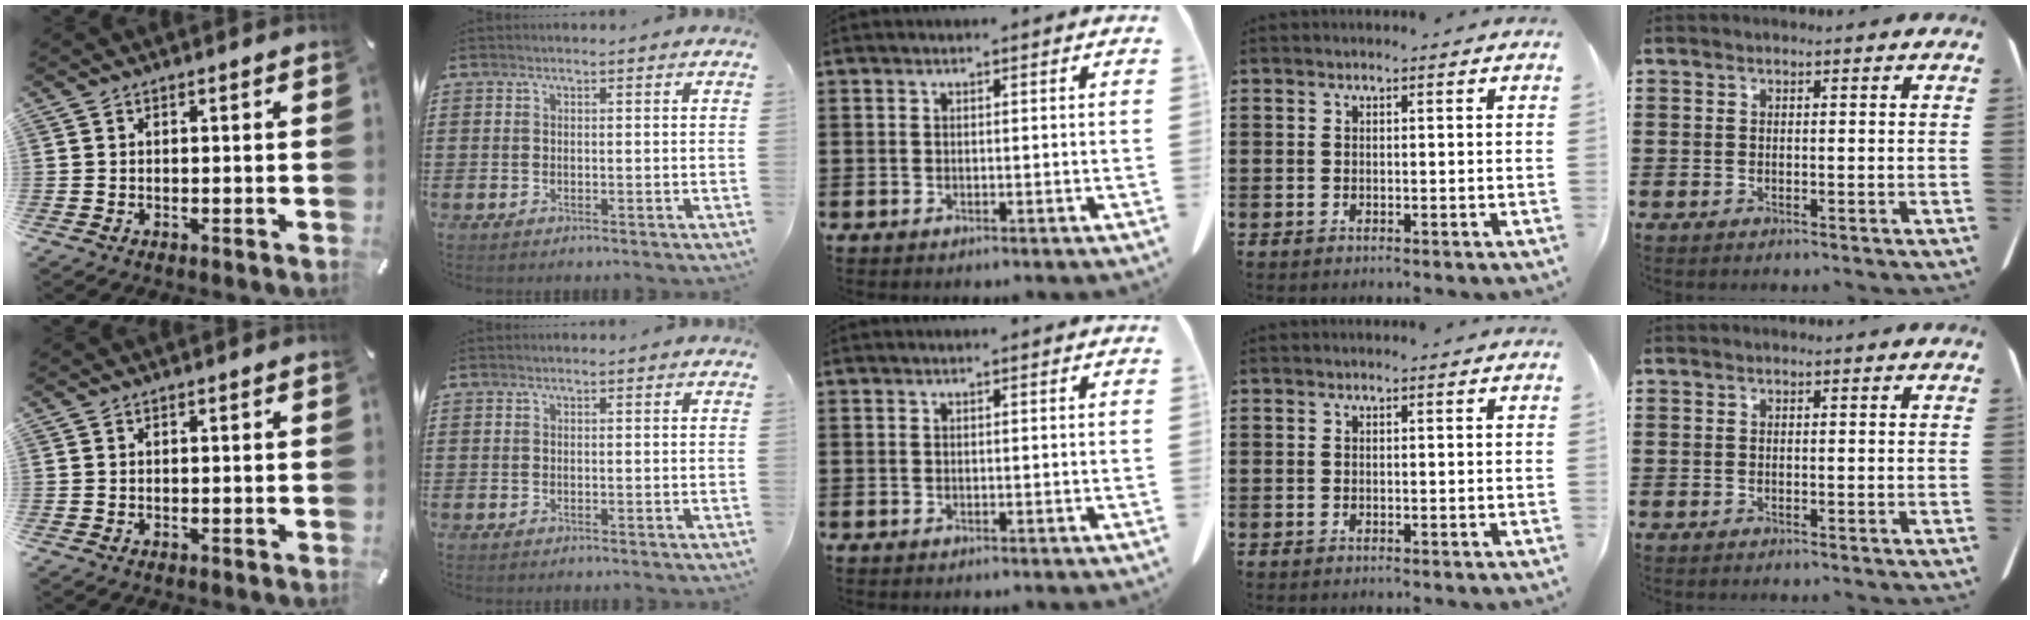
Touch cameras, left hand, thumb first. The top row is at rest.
{}